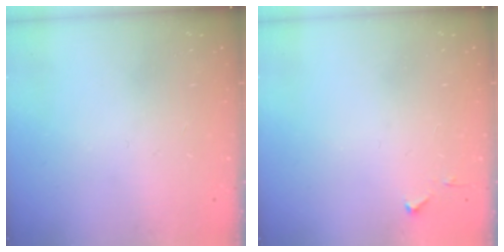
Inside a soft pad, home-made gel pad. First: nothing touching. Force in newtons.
{"total": 3.7, "press": 3.7, "slide": 0.6}